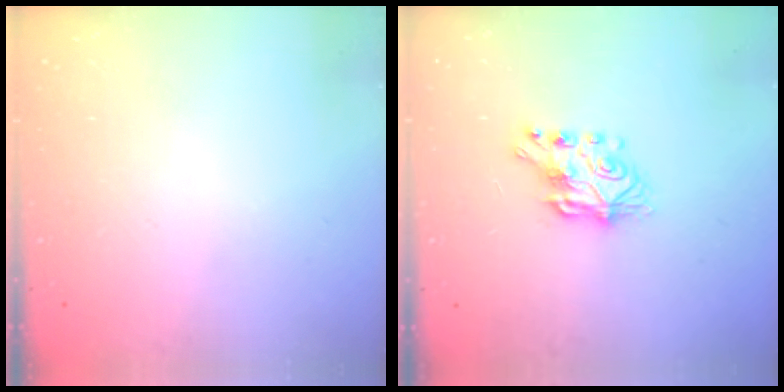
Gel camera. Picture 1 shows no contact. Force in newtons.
{"total": 7.4, "press": 7.3, "slide": 0.8}